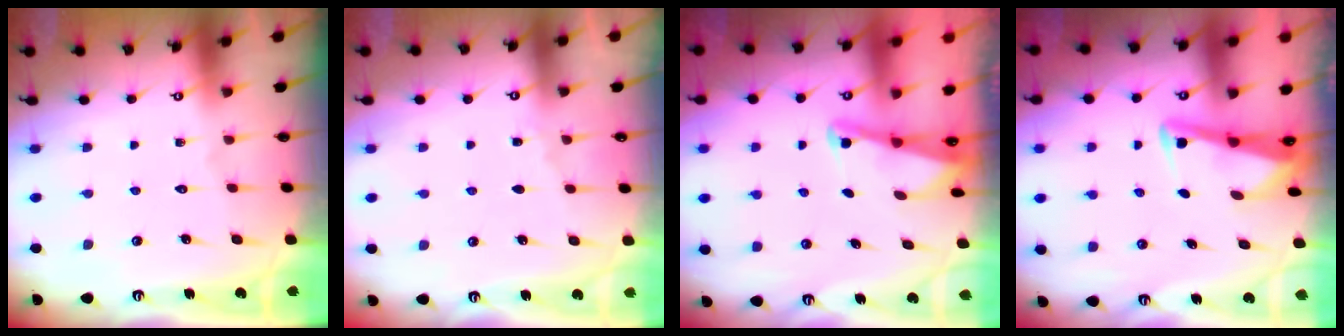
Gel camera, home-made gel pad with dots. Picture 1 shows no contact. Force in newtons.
{"total": 3.8, "press": 3.7, "slide": 0.4}
{"total": 2.0, "press": 2.0, "slide": 0.2}
{"total": 3.3, "press": 3.3, "slide": 0.4}